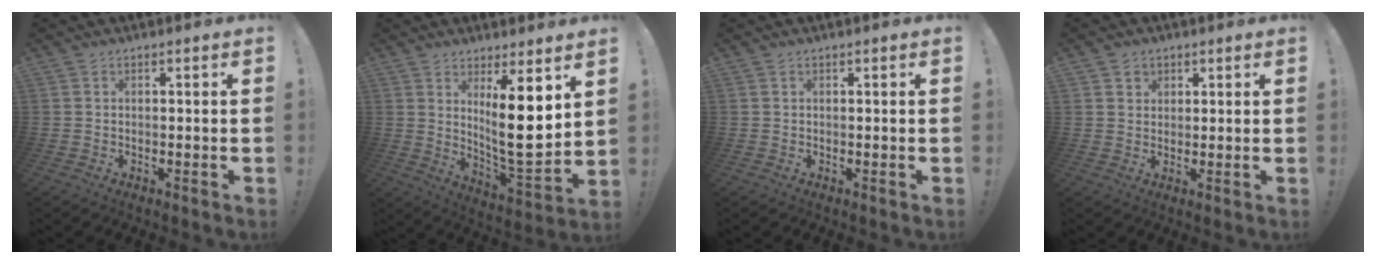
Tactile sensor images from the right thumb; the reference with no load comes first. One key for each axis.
{"total": 15.2, "fx": 5.0, "fy": 3.7, "fz": 13.8, "tx": -0.218, "ty": -0.048, "tz": 0.079}
{"total": 0.0}
{"total": 2.8, "fx": 1.7, "fy": 2.2, "fz": 0.4, "tx": 0.001, "ty": -0.009, "tz": 0.029}